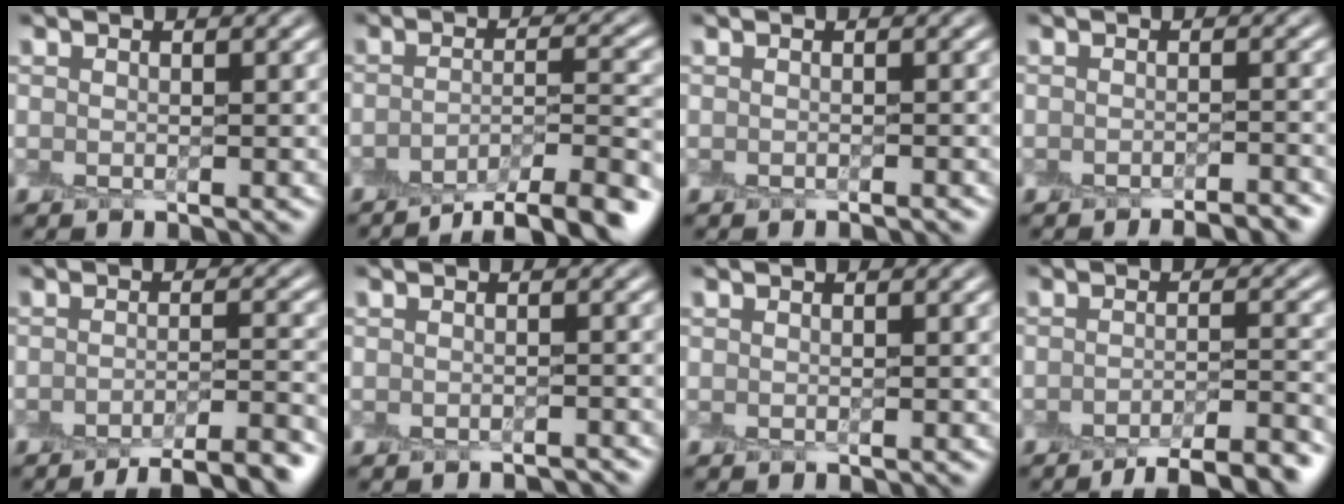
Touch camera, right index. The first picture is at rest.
{"total": 5.9, "force": [-4.5, 1.5, 3.6], "torque": [-0.053, -0.005, -0.067]}
{"total": 0.8, "force": [-0.8, -0.1, 0.0], "torque": [0.004, -0.007, -0.012]}
{"total": 3.2, "force": [-3.1, 0.2, 0.8], "torque": [-0.007, -0.003, -0.036]}
{"total": 6.6, "force": [-5.3, 1.2, 3.8], "torque": [-0.047, 0.000, -0.072]}
{"total": 2.1, "force": [-2.0, 0.2, 0.2], "torque": [0.002, -0.007, -0.028]}
{"total": 0.0}
{"total": 6.9, "force": [-5.6, 1.4, 3.9], "torque": [-0.045, -0.005, -0.074]}